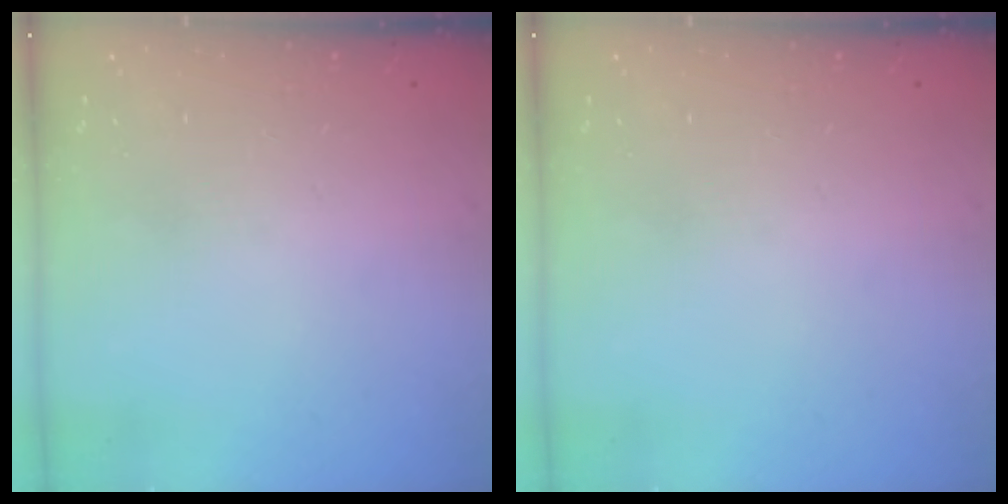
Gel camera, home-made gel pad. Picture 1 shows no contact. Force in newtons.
{"total": 0.0}